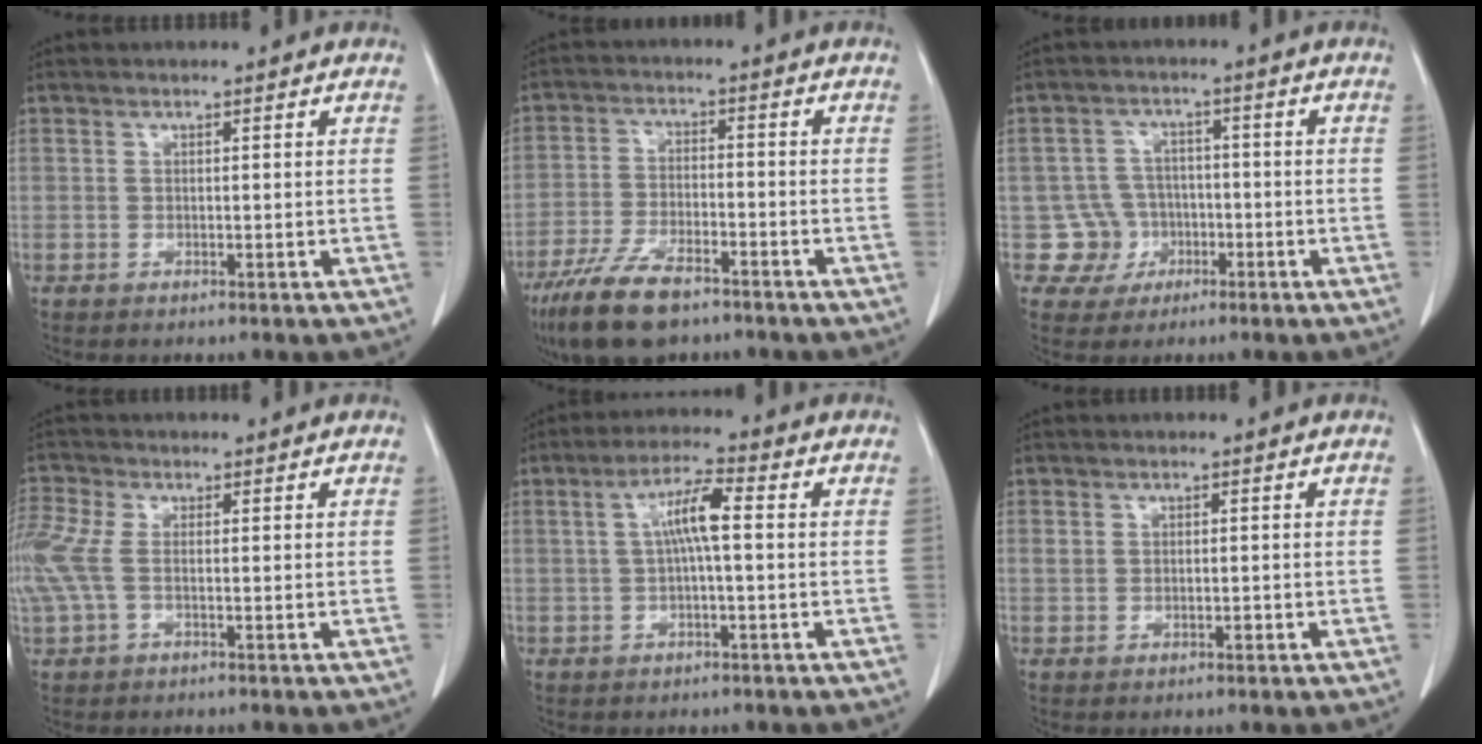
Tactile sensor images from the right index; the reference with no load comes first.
{"total": 10.8, "force": [-7.7, 3.3, 6.8], "torque": [-0.136, -0.017, -0.139]}
{"total": 5.6, "force": [-1.6, 5.4, -0.1], "torque": [0.012, 0.016, -0.023]}
{"total": 6.4, "force": [0.0, 3.2, 5.5], "torque": [-0.177, 0.020, 0.003]}
{"total": 5.7, "force": [0.5, 0.6, 5.6], "torque": [-0.106, 0.015, 0.008]}
{"total": 1.6, "force": [0.0, 1.2, 1.1], "torque": [-0.025, 0.006, 0.006]}